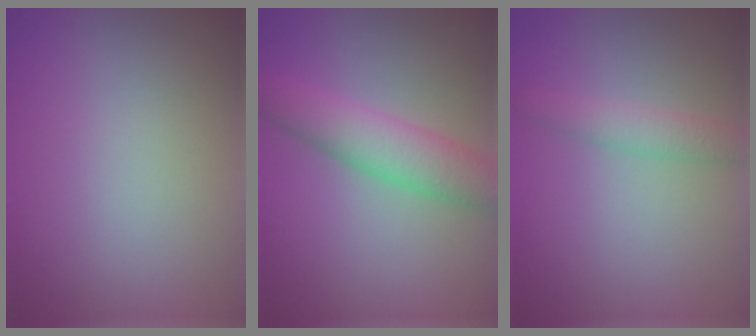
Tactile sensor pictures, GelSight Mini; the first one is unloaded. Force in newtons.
{"total": 5.1, "press": 5.0, "slide": 0.2}
{"total": 2.2, "press": 2.2, "slide": 0.1}